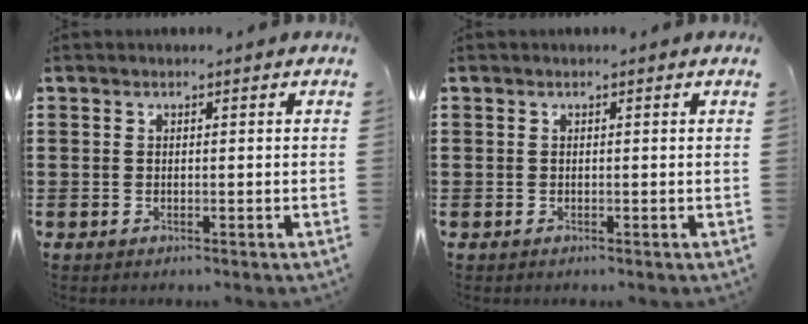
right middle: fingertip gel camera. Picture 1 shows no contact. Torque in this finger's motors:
{"motor_torque": [-0.07, -0.04, 0.00, 0.00]}